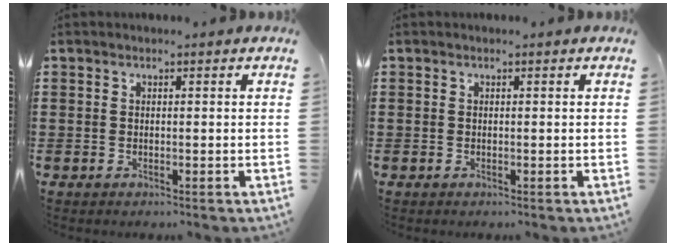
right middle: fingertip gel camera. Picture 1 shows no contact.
{"total": 0.0}